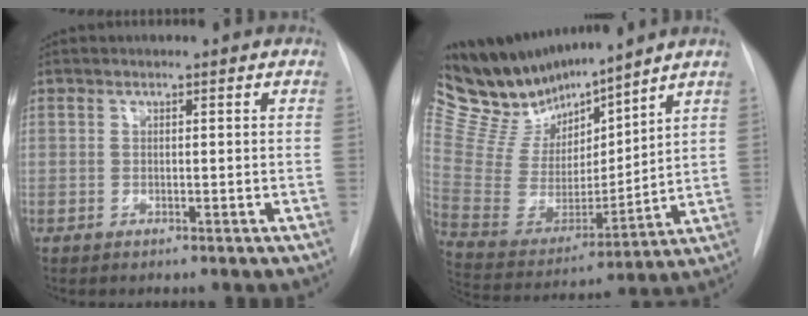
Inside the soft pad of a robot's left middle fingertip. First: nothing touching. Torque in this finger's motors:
{"motor_torque": [0.22, -0.30, -0.03, -0.07]}